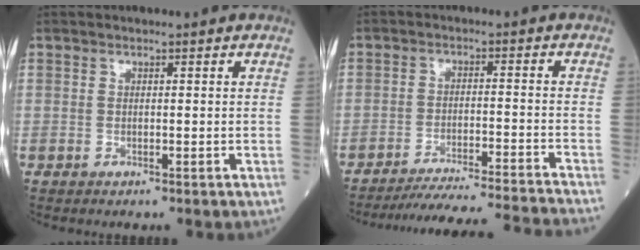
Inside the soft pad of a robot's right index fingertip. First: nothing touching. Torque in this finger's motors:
{"motor_torque": [-1.12, -1.01, -0.02, -0.02]}